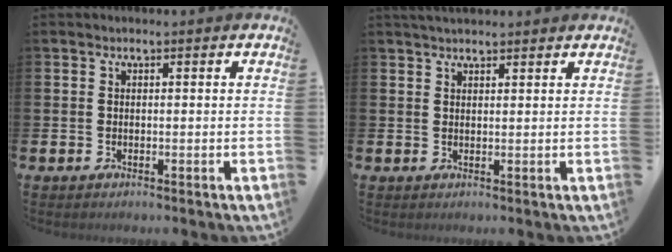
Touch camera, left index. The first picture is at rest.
{"total": 2.2, "force": [2.1, 0.4, 0.4], "torque": [-0.002, -0.005, 0.037]}